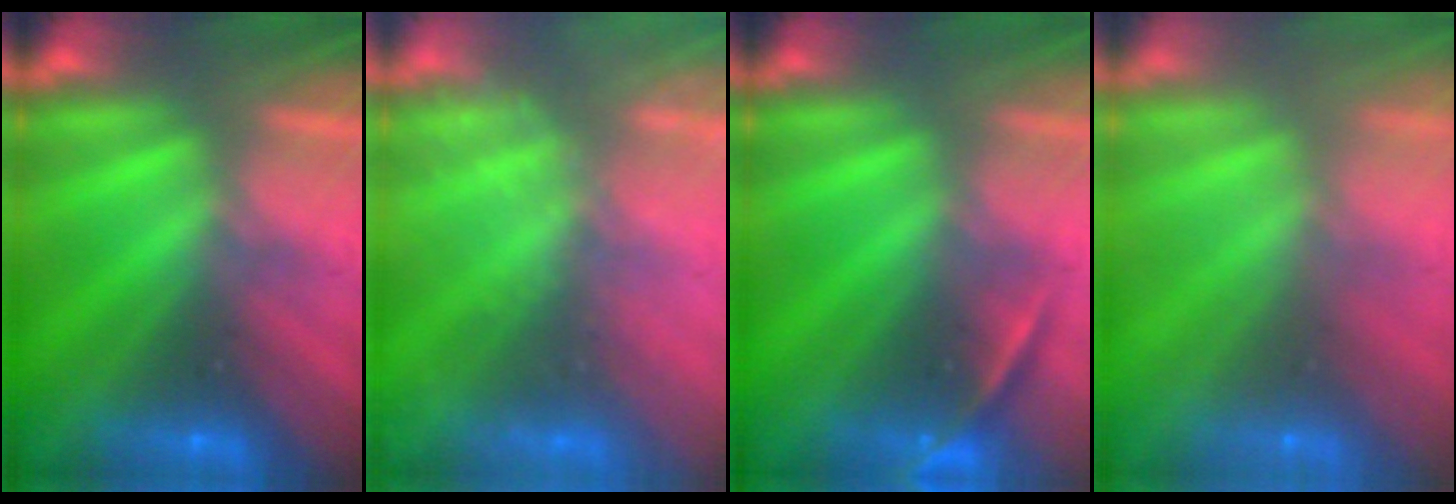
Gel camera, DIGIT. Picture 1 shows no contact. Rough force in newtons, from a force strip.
{"total": 2.4}
{"total": 1.8}
{"total": 9.4}